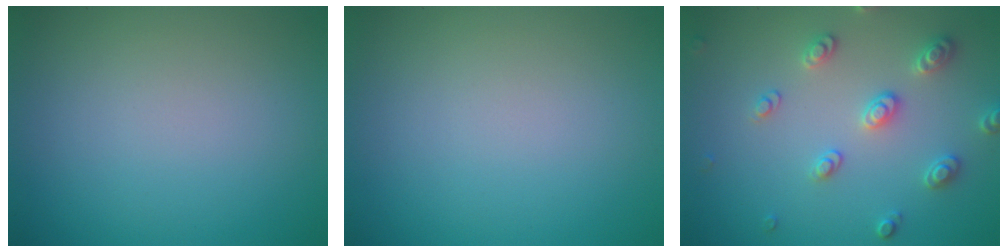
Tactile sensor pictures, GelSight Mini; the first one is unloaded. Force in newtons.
{"total": 0.0}
{"total": 3.0, "press": 2.9, "slide": 0.6}